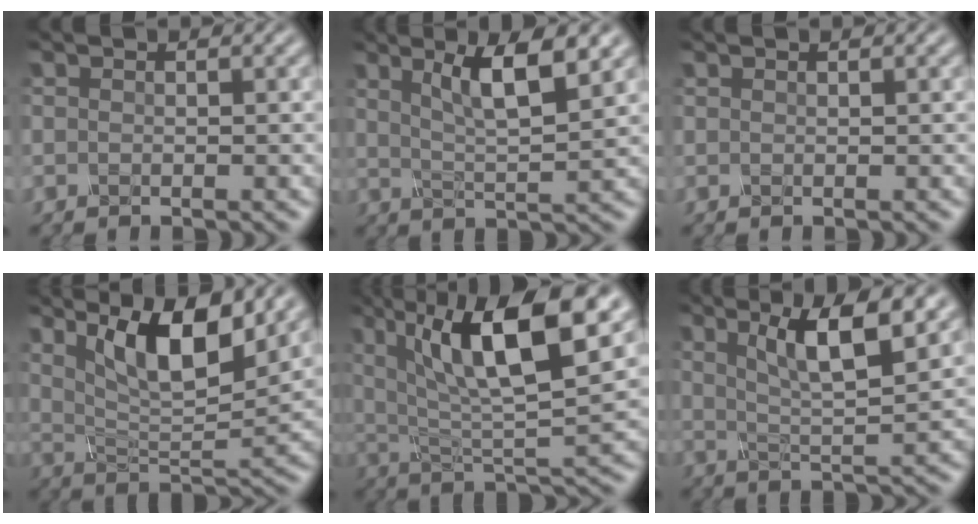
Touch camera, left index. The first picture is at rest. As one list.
[{"total": 5.5, "force": [2.6, 1.2, 4.7], "torque": [-0.077, -0.004, 0.040]}, {"total": 0.0}, {"total": 8.8, "force": [4.7, 2.5, 7.0], "torque": [-0.119, -0.006, 0.083]}, {"total": 12.0, "force": [5.1, 3.6, 10.2], "torque": [-0.180, 0.003, 0.084]}, {"total": 6.3, "force": [2.9, 1.4, 5.4], "torque": [-0.087, -0.005, 0.047]}]